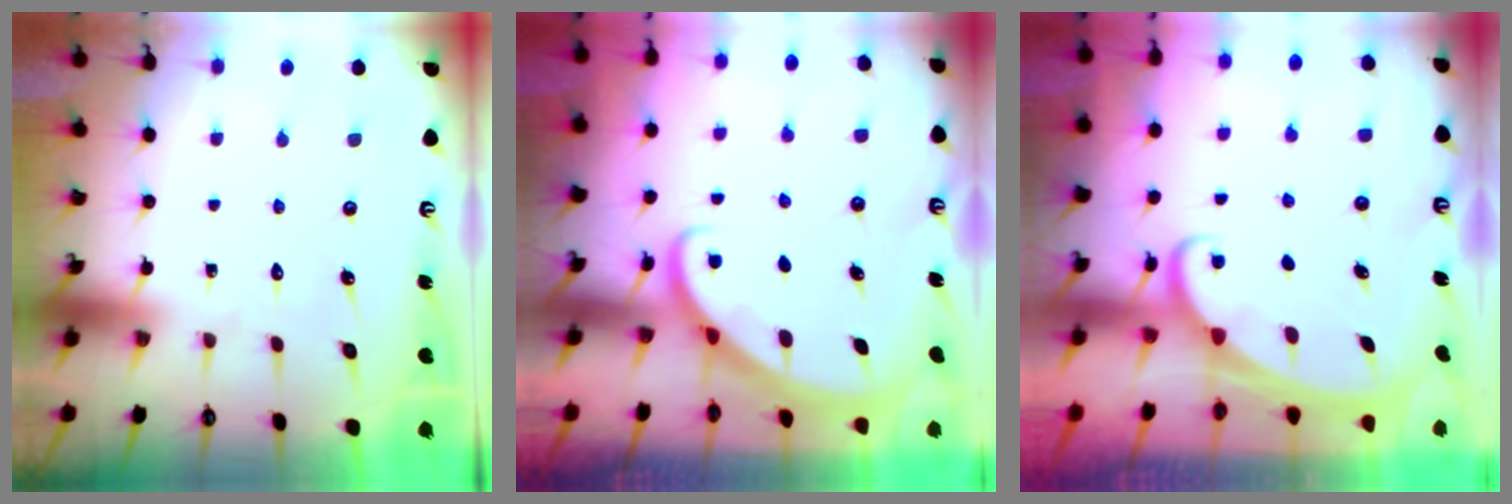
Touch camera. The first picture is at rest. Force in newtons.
{"total": 2.8, "press": 2.8, "slide": 0.2}
{"total": 2.0, "press": 2.0, "slide": 0.3}